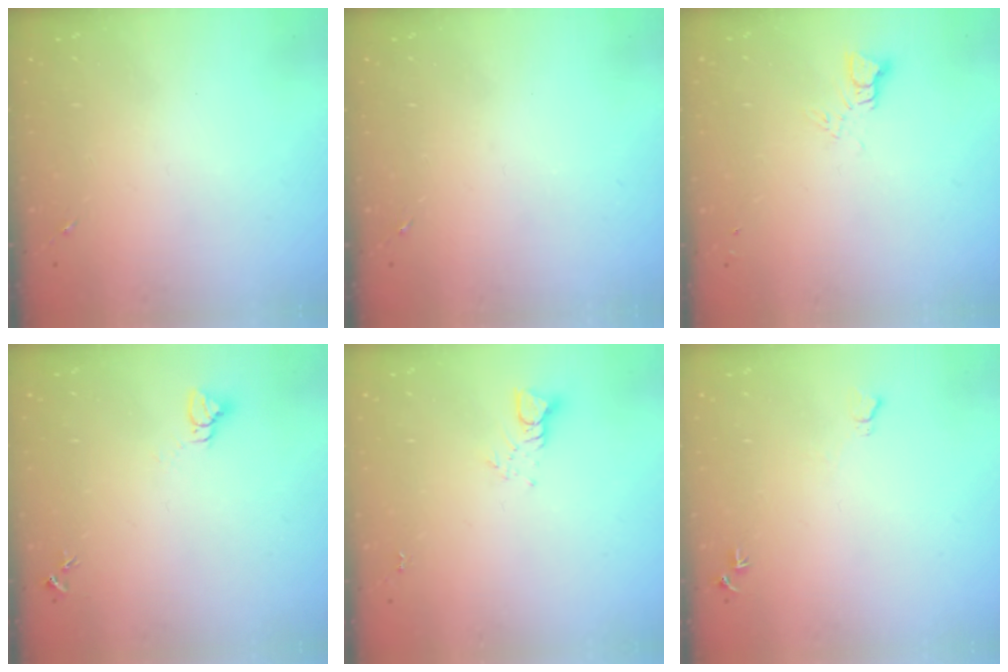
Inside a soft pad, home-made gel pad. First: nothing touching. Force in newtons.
{"total": 0.0}
{"total": 3.8, "press": 3.8, "slide": 0.3}
{"total": 2.8, "press": 2.8, "slide": 0.1}
{"total": 3.8, "press": 3.8, "slide": 0.2}
{"total": 5.8, "press": 5.8, "slide": 0.7}